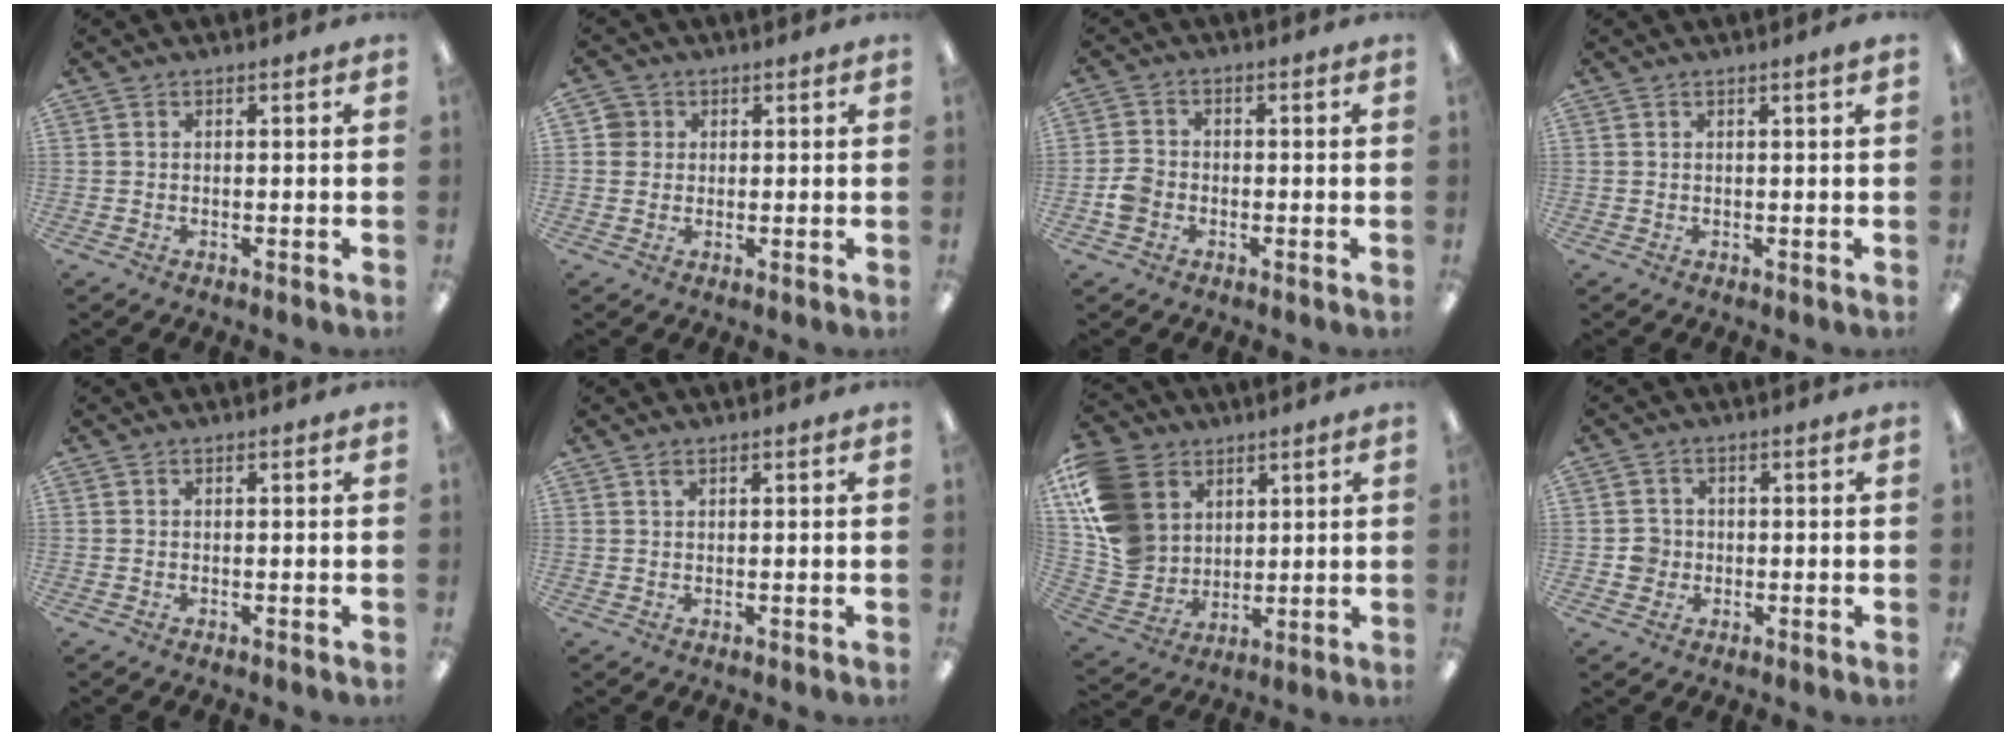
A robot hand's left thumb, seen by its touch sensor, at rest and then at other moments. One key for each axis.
{"total": 3.4, "fx": 1.0, "fy": 3.2, "fz": 0.3, "tx": 0.001, "ty": 0.003, "tz": 0.014}
{"total": 4.1, "fx": -1.5, "fy": 3.3, "fz": 1.9, "tx": -0.030, "ty": 0.011, "tz": -0.026}
{"total": 0.9, "fx": 0.4, "fy": -0.1, "fz": 0.8, "tx": -0.014, "ty": -0.001, "tz": 0.007}
{"total": 0.0}
{"total": 0.9, "fx": 0.7, "fy": 0.4, "fz": 0.6, "tx": -0.014, "ty": 0.001, "tz": 0.012}
{"total": 15.4, "fx": 6.2, "fy": 12.4, "fz": 6.9, "tx": -0.169, "ty": -0.020, "tz": 0.123}
{"total": 3.6, "fx": -0.5, "fy": 3.5, "fz": 0.7, "tx": -0.007, "ty": 0.003, "tz": -0.011}